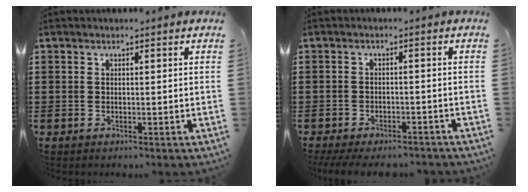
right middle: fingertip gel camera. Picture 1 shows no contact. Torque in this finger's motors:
{"motor_torque": [1.42, -0.22, 0.52, 0.14]}